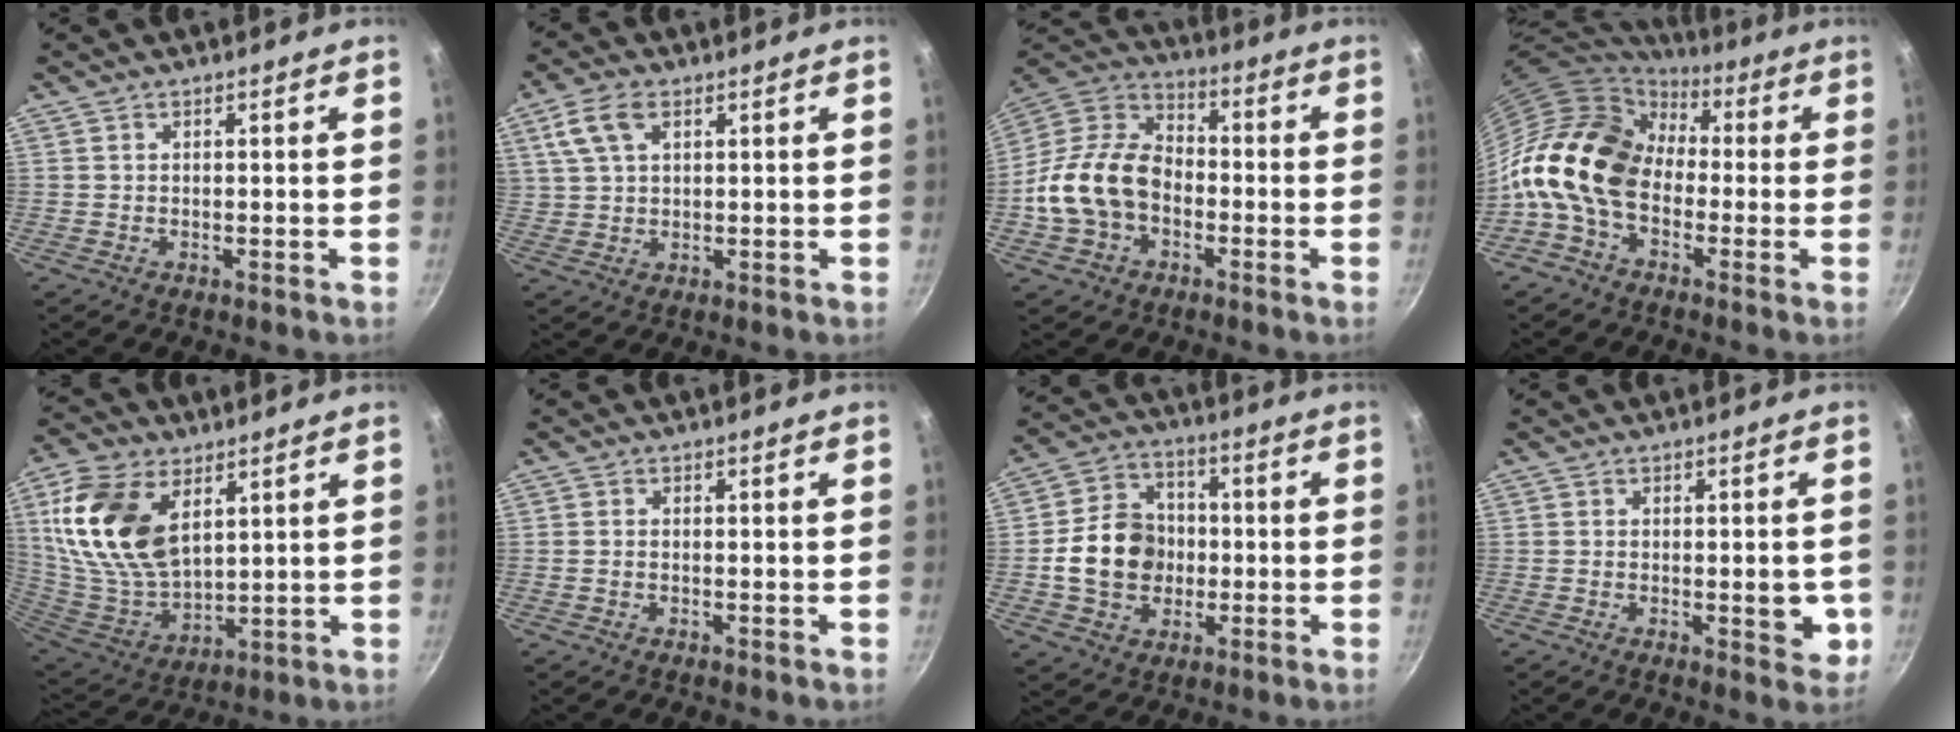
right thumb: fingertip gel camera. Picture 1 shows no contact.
{"total": 7.3, "force": [3.2, 4.3, 5.0], "torque": [-0.096, 0.005, 0.062]}
{"total": 16.0, "force": [-3.6, 11.7, 10.2], "torque": [-0.160, 0.042, -0.083]}
{"total": 17.4, "force": [0.2, 12.3, 12.3], "torque": [-0.206, 0.033, -0.018]}
{"total": 19.6, "force": [7.2, 11.7, 13.9], "torque": [-0.262, -0.032, 0.149]}
{"total": 0.8, "force": [-0.2, 0.5, 0.5], "torque": [-0.011, 0.004, -0.005]}
{"total": 9.8, "force": [-0.4, 8.6, 4.7], "torque": [-0.047, 0.015, -0.011]}
{"total": 3.9, "force": [-0.6, 1.1, 3.7], "torque": [-0.050, -0.002, -0.009]}